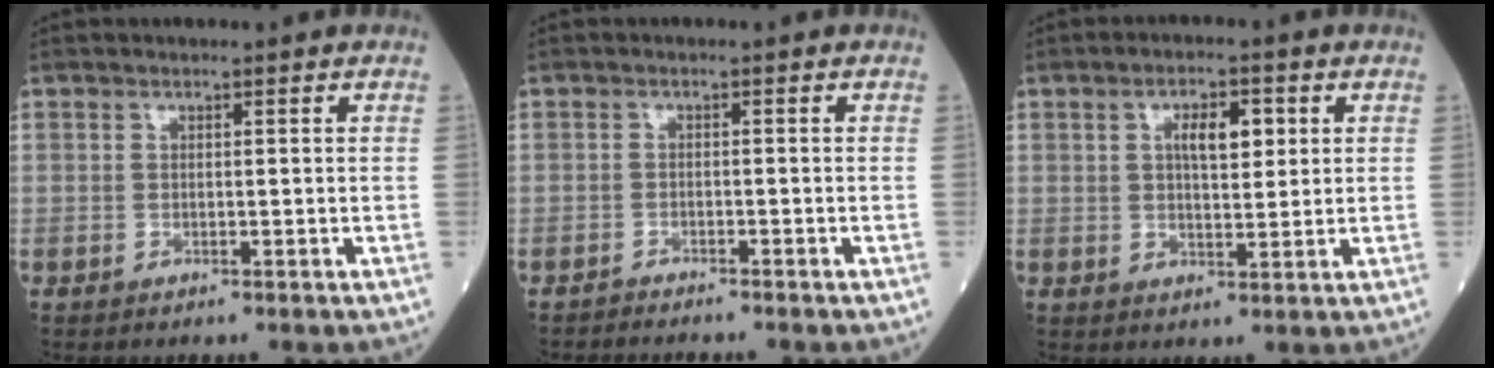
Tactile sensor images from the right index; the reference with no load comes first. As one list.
[{"total": 2.5, "force": [-2.5, -0.1, 0.6], "torque": [-0.012, -0.005, -0.034]}, {"total": 5.3, "force": [1.7, 2.0, 4.6], "torque": [-0.077, 0.008, 0.031]}]